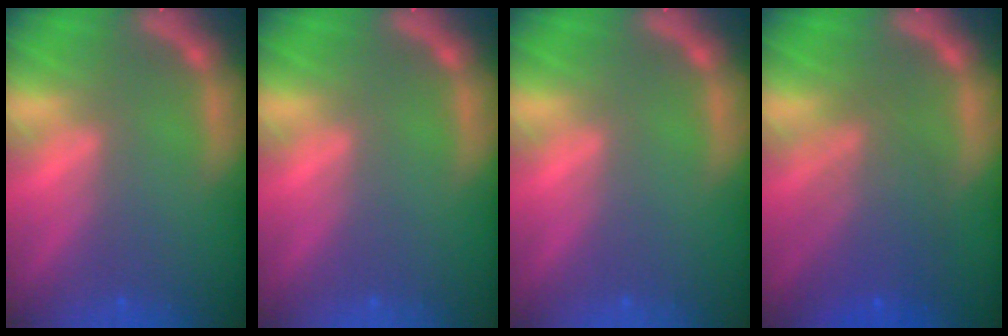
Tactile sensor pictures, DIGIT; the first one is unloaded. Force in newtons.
{"total": 0.0}
{"total": 0.0}
{"total": 6.0}